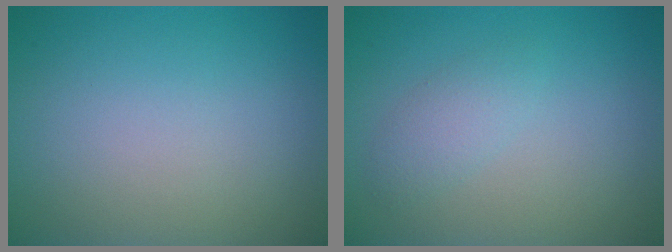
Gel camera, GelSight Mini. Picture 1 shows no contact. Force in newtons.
{"total": 1.6, "press": 1.6, "slide": 0.0}